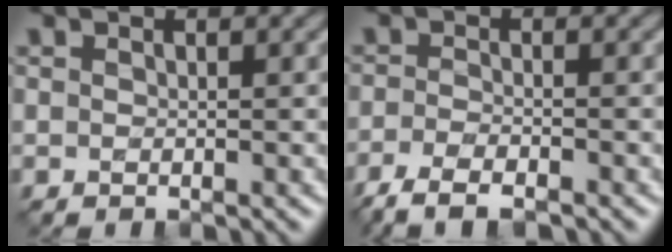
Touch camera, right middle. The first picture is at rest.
{"total": 4.0, "force": [-3.1, 1.0, 2.4], "torque": [-0.050, -0.009, -0.064]}